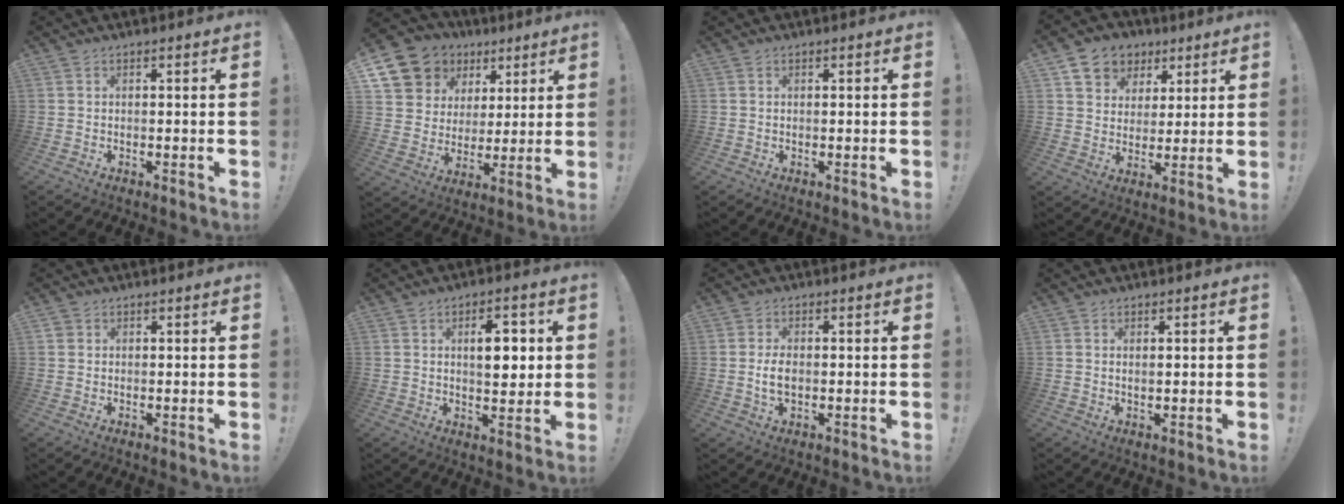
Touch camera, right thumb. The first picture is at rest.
{"total": 12.4, "force": [6.9, 9.8, 3.1], "torque": [-0.047, -0.048, 0.145]}
{"total": 0.0}
{"total": 10.1, "force": [5.1, 8.2, 2.9], "torque": [-0.037, -0.029, 0.102]}
{"total": 1.1, "force": [0.6, 0.9, 0.3], "torque": [-0.008, 0.002, 0.012]}
{"total": 8.0, "force": [1.7, 4.1, 6.7], "torque": [-0.086, -0.004, 0.020]}
{"total": 4.4, "force": [-0.4, 2.4, 3.6], "torque": [-0.062, -0.002, -0.013]}
{"total": 1.4, "force": [0.5, 0.5, 1.2], "torque": [-0.020, 0.000, 0.007]}